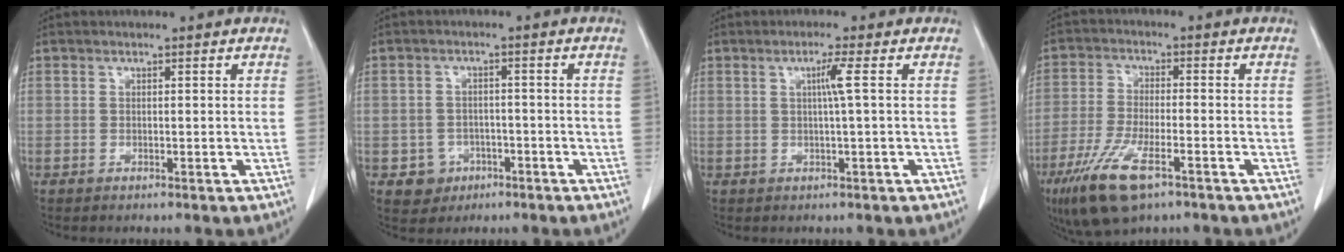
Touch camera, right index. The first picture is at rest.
{"total": 4.2, "force": [-1.9, 3.8, 0.4], "torque": [0.001, 0.013, -0.022]}
{"total": 2.6, "force": [0.4, -0.8, 2.4], "torque": [-0.046, 0.000, 0.009]}
{"total": 10.8, "force": [-6.3, 2.8, 8.3], "torque": [-0.168, -0.024, -0.110]}